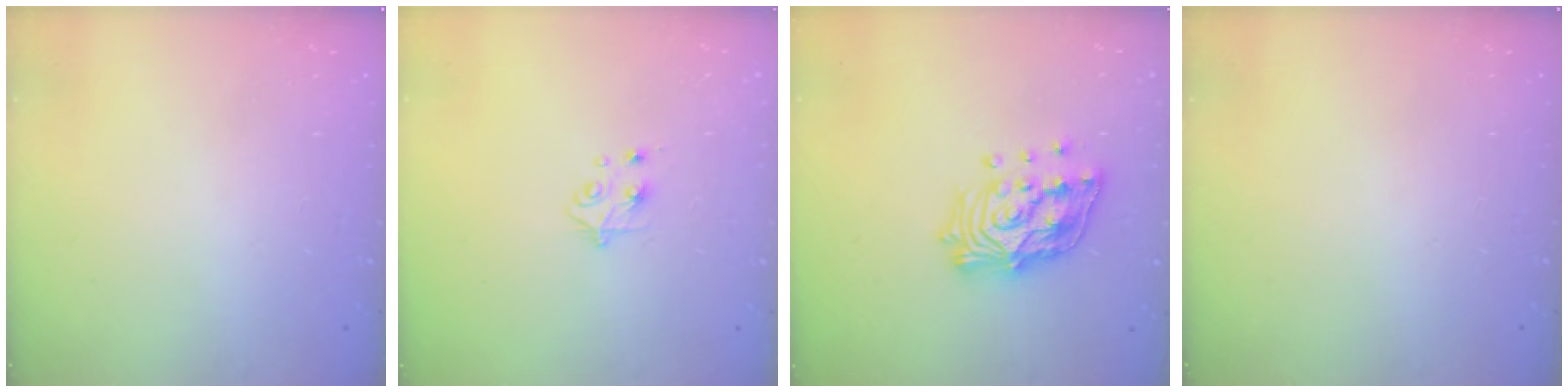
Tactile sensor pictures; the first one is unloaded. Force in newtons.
{"total": 4.8, "press": 4.8, "slide": 0.6}
{"total": 16.8, "press": 16.6, "slide": 2.6}
{"total": 0.0}